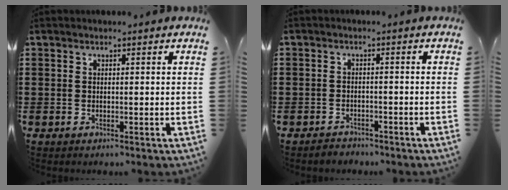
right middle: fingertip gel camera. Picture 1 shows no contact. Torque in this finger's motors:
{"motor_torque": [0.06, 0.02, -0.58, -0.20]}